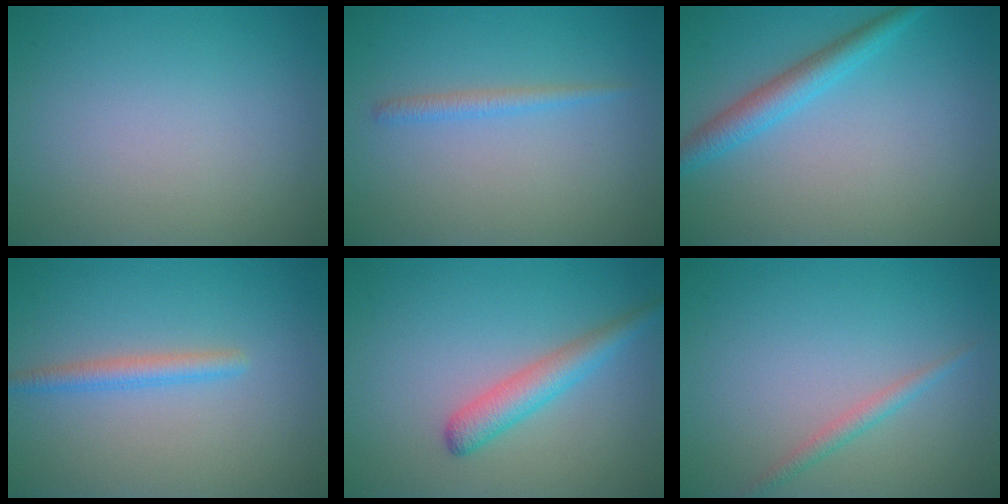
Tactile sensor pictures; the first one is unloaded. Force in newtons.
{"total": 1.3, "press": 1.3, "slide": 0.0}
{"total": 3.1, "press": 3.1, "slide": 0.0}
{"total": 1.9, "press": 1.9, "slide": 0.0}
{"total": 3.1, "press": 3.1, "slide": 0.1}
{"total": 1.3, "press": 1.3, "slide": 0.0}